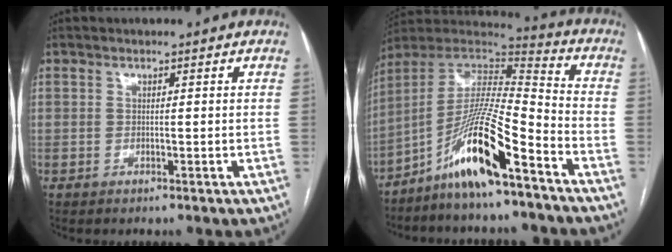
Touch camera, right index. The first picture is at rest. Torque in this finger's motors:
{"motor_torque": [1.20, -0.94, 0.93, 0.21]}